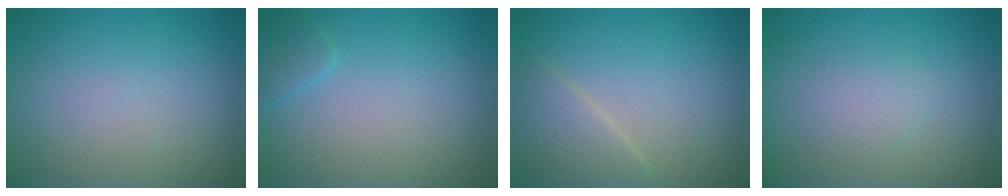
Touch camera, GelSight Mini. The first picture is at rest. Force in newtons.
{"total": 1.3, "press": 1.2, "slide": 0.1}
{"total": 2.8, "press": 2.8, "slide": 0.3}
{"total": 1.7, "press": 1.7, "slide": 0.0}